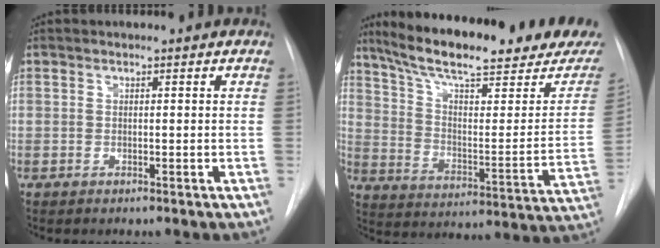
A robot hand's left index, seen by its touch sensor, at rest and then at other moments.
{"total": 26.9, "force": [21.9, 4.3, 14.9], "torque": [-0.231, -0.035, 0.301]}